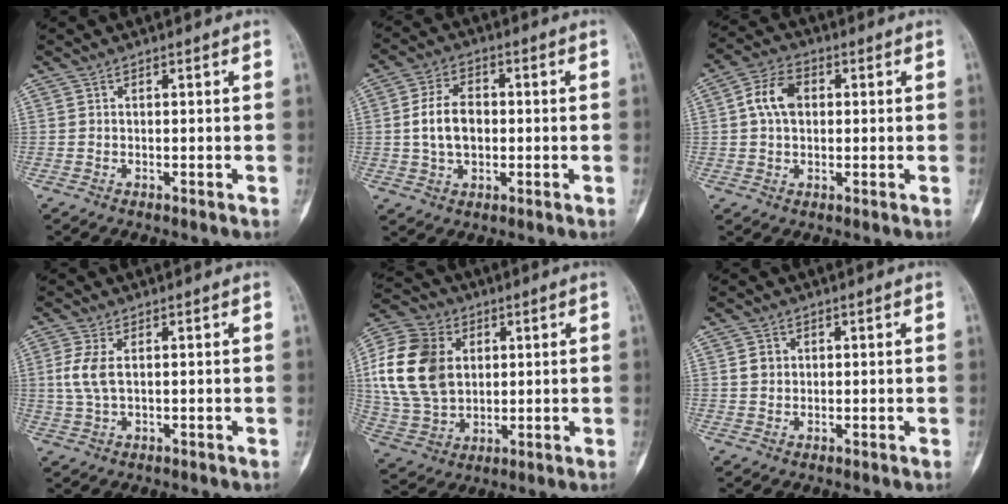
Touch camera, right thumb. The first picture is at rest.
{"total": 8.3, "force": [0.1, 5.6, 6.2], "torque": [-0.104, 0.012, 0.001]}
{"total": 7.5, "force": [1.1, 5.2, 5.3], "torque": [-0.093, 0.016, 0.013]}
{"total": 4.8, "force": [0.8, 2.4, 4.0], "torque": [-0.105, 0.004, 0.019]}
{"total": 18.0, "force": [3.4, 13.6, 11.2], "torque": [-0.204, 0.001, 0.068]}
{"total": 2.4, "force": [0.6, 2.1, 1.0], "torque": [-0.007, 0.001, 0.011]}